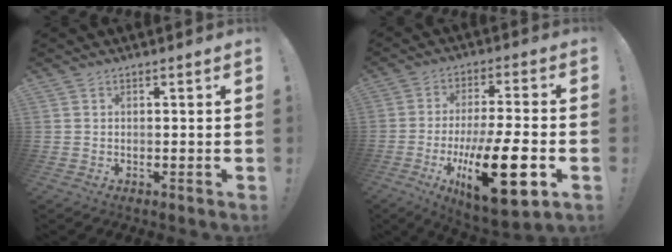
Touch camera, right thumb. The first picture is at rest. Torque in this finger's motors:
{"motor_torque": [1.35, 1.19, 2.05, -0.72, 0.68]}